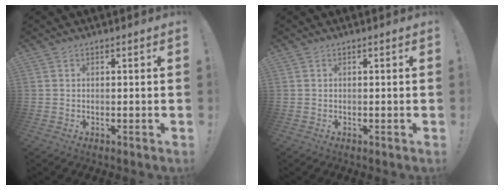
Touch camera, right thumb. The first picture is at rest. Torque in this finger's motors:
{"motor_torque": [0.00, 0.00, -0.03, 0.03, 0.03]}